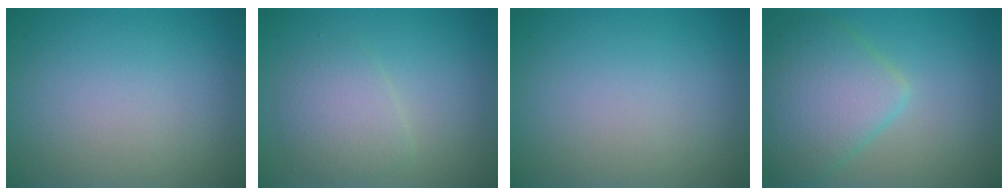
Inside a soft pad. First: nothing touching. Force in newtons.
{"total": 2.8, "press": 2.8, "slide": 0.1}
{"total": 0.0}
{"total": 5.7, "press": 5.7, "slide": 0.2}